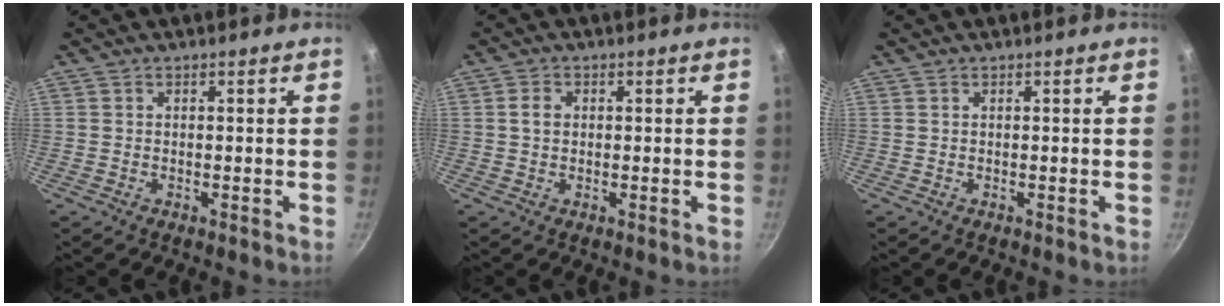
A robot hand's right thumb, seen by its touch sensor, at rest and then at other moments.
{"total": 2.4, "force": [0.2, 1.9, 1.4], "torque": [-0.019, 0.005, 0.003]}
{"total": 0.0}